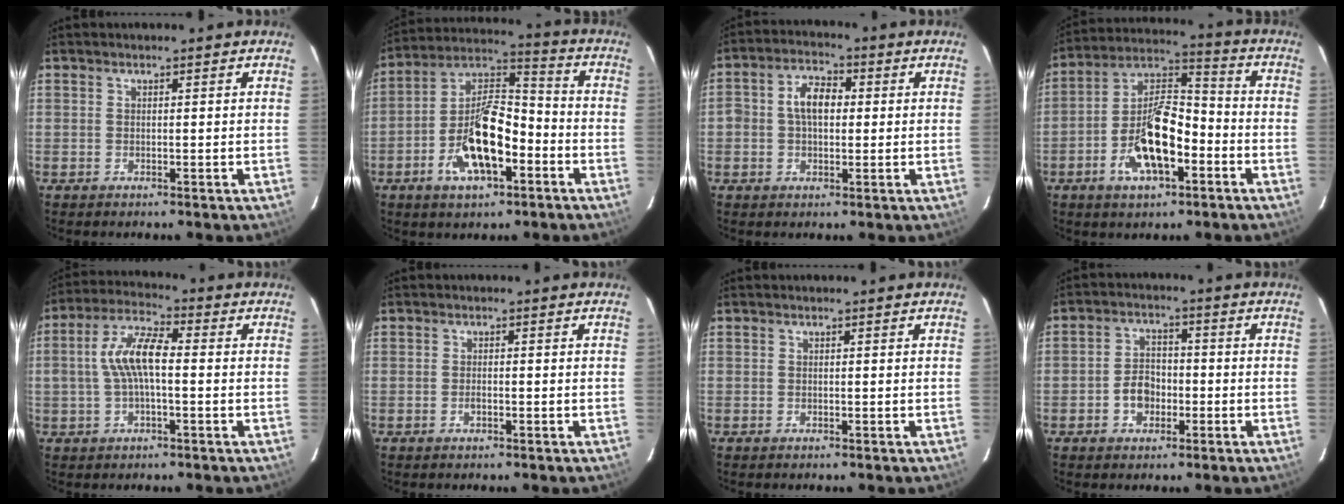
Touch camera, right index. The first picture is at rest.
{"total": 14.9, "force": [-6.1, 6.4, 12.0], "torque": [-0.232, 0.016, -0.107]}
{"total": 6.2, "force": [0.3, 4.1, 4.7], "torque": [-0.086, 0.020, 0.004]}
{"total": 14.0, "force": [-5.7, 5.9, 11.3], "torque": [-0.219, 0.016, -0.099]}
{"total": 8.7, "force": [-0.3, 3.3, 8.0], "torque": [-0.165, 0.018, -0.007]}
{"total": 1.1, "force": [-0.5, 0.7, 0.8], "torque": [-0.016, 0.002, -0.009]}
{"total": 0.0}
{"total": 5.4, "force": [-1.9, 4.2, 2.7], "torque": [-0.054, 0.016, -0.028]}